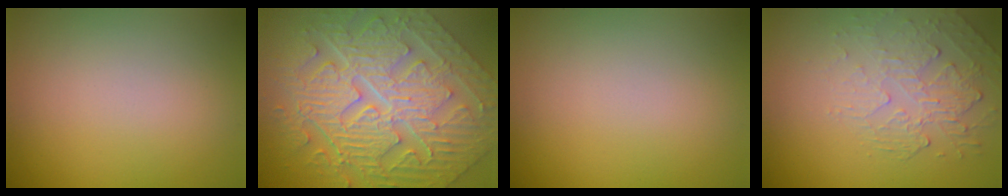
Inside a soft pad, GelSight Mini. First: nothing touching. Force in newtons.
{"total": 11.0, "press": 7.8, "slide": 7.8}
{"total": 0.0}
{"total": 2.2, "press": 1.4, "slide": 1.7}